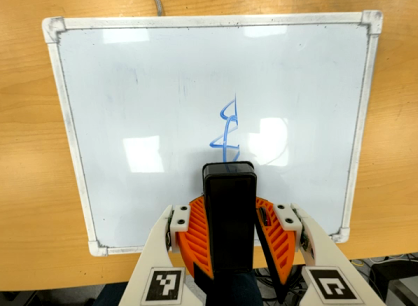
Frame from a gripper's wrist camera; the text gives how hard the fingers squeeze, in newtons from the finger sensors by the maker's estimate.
{"total": 7.4, "left": 8.0, "right": 6.9}